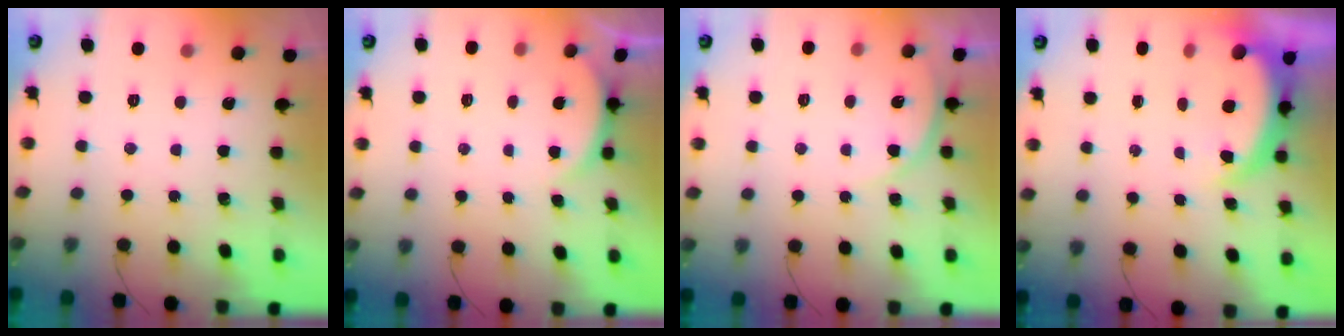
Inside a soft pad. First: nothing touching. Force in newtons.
{"total": 2.2, "press": 2.1, "slide": 0.5}
{"total": 4.7, "press": 4.6, "slide": 0.6}
{"total": 5.3, "press": 5.3, "slide": 0.4}